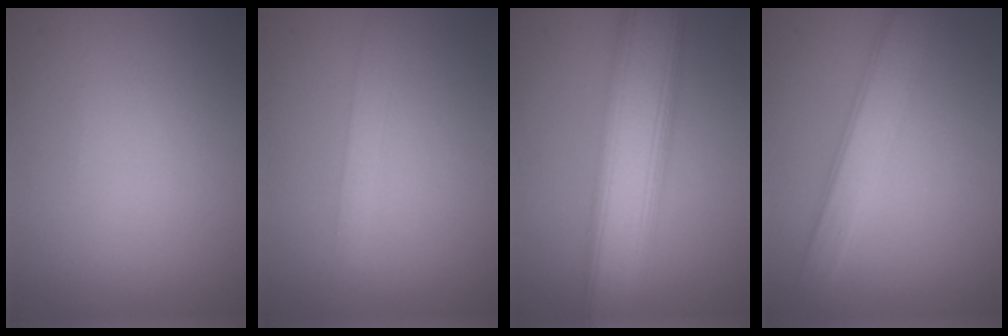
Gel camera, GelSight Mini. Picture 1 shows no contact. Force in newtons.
{"total": 1.5, "press": 1.5, "slide": 0.0}
{"total": 9.1, "press": 9.1, "slide": 0.2}
{"total": 3.6, "press": 3.6, "slide": 0.2}